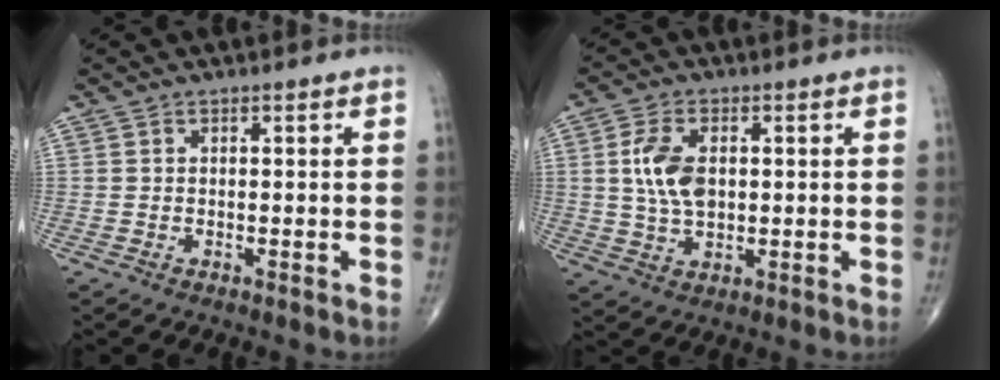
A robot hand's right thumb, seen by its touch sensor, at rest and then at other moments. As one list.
[{"total": 8.2, "force": [1.2, 4.6, 6.6], "torque": [-0.131, -0.003, 0.026]}]